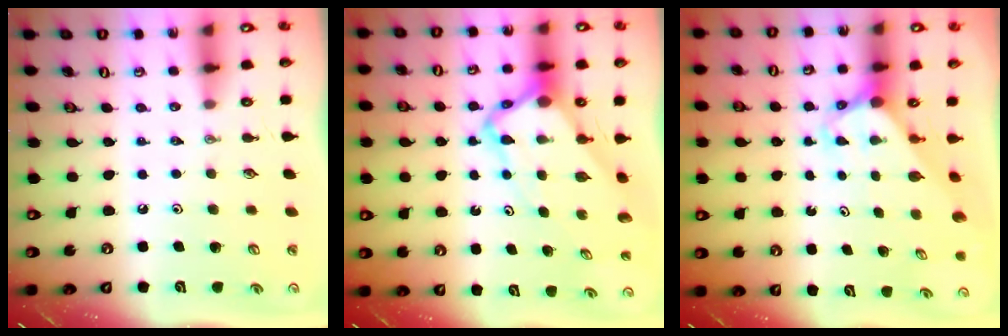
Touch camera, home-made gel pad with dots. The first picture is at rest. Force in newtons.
{"total": 7.6, "press": 7.6, "slide": 0.5}
{"total": 3.2, "press": 3.2, "slide": 0.2}